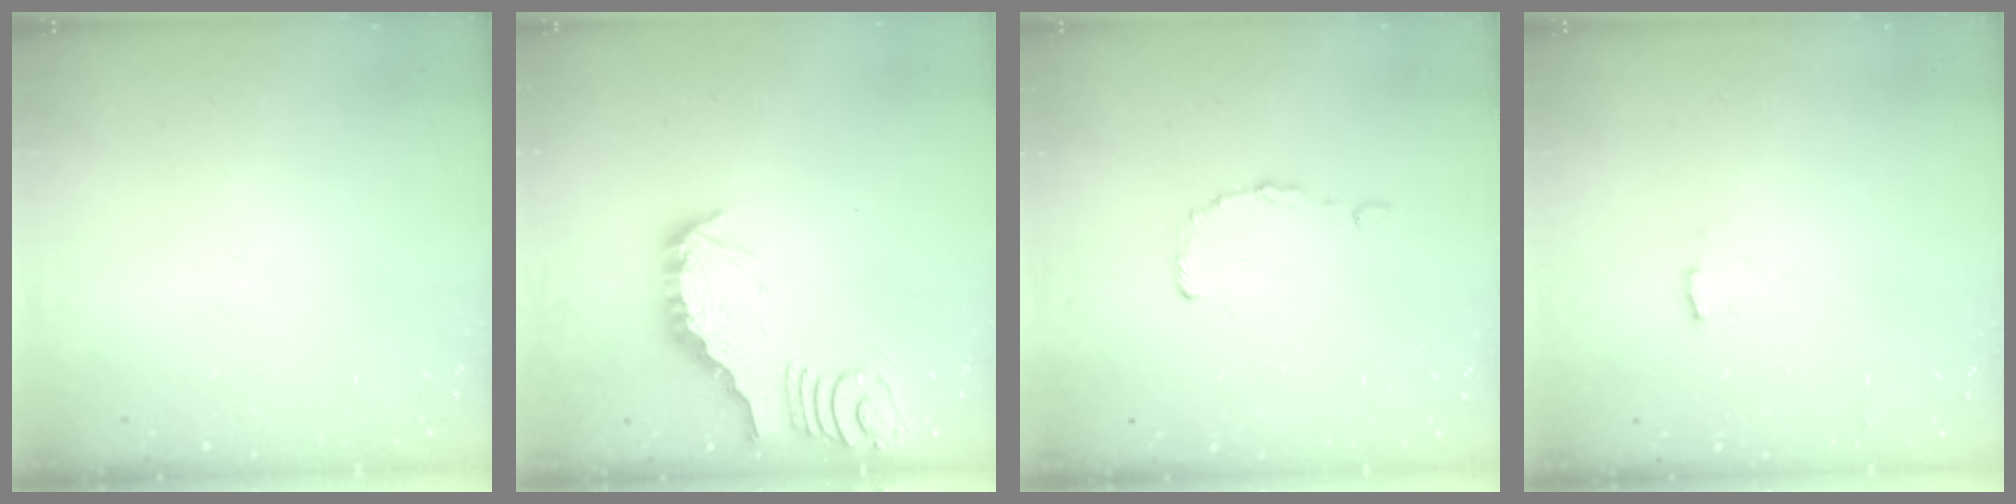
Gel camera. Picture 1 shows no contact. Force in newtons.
{"total": 3.3, "press": 3.3, "slide": 0.4}
{"total": 0.0}
{"total": 2.1, "press": 2.0, "slide": 0.4}